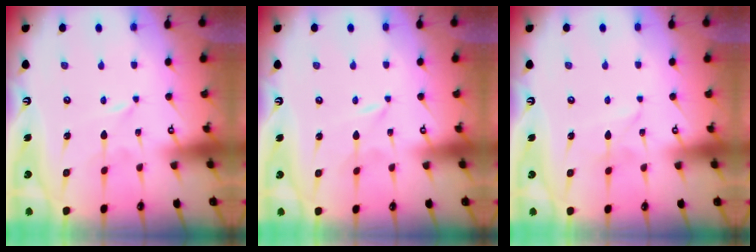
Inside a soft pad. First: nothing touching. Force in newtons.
{"total": 0.0}
{"total": 2.4, "press": 2.4, "slide": 0.3}